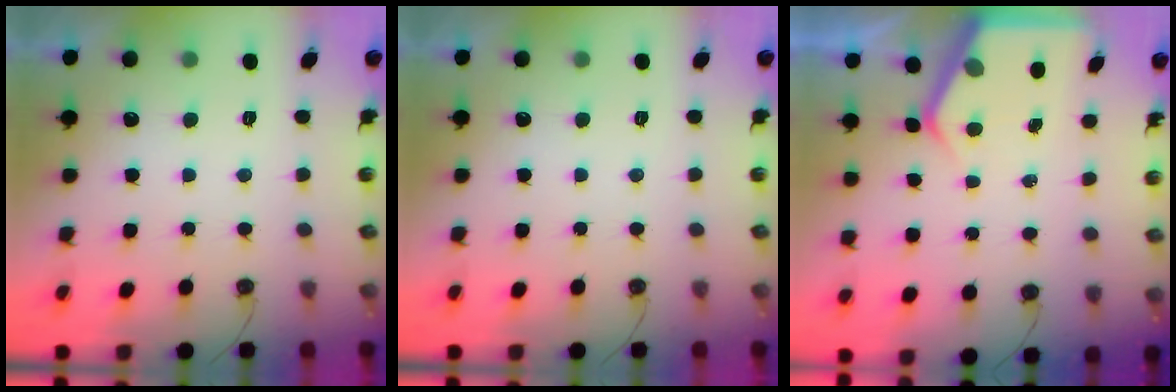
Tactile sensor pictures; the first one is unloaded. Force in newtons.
{"total": 0.0}
{"total": 4.3, "press": 4.3, "slide": 0.5}